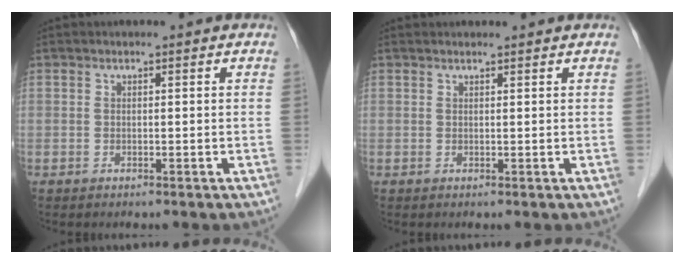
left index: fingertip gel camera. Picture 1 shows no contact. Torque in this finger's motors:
{"motor_torque": [0.30, -0.23, 0.01, -0.01]}